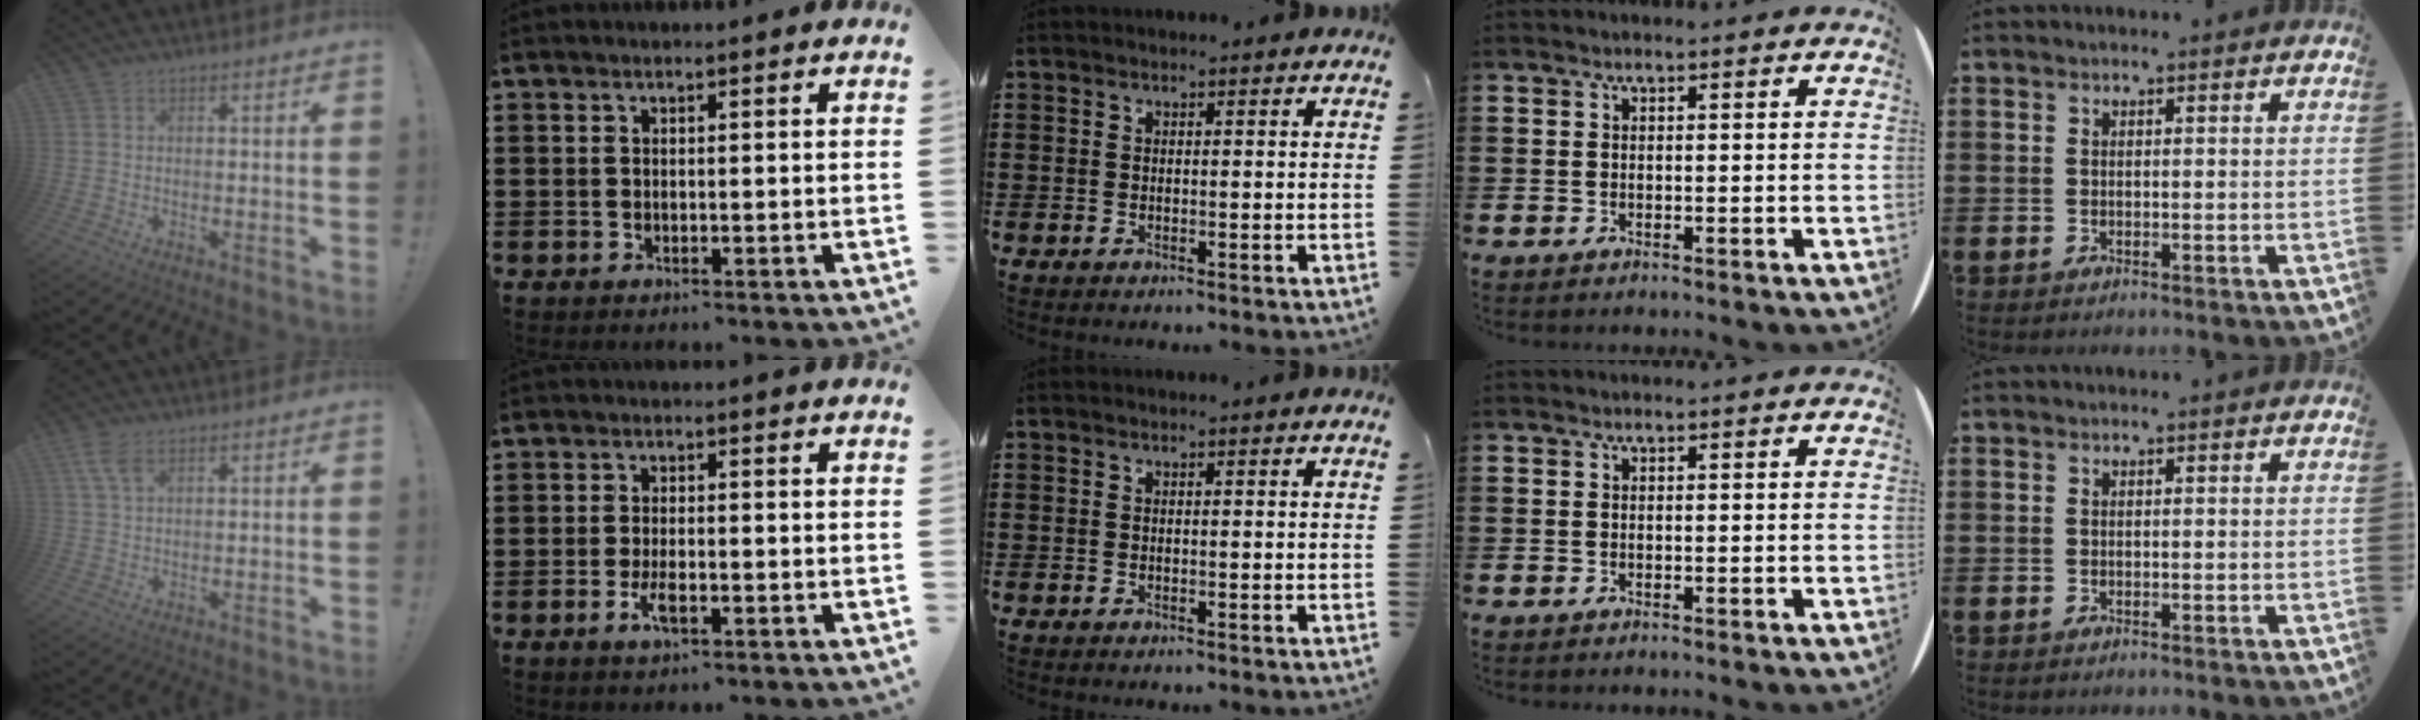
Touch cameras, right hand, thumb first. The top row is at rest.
{"thumb": {"total": 5.2, "force": [2.7, 2.3, 3.7], "torque": [-0.072, -0.006, 0.052]}, "index": {"total": 3.1, "force": [-1.2, 1.0, 2.6], "torque": [-0.059, -0.005, -0.025]}}